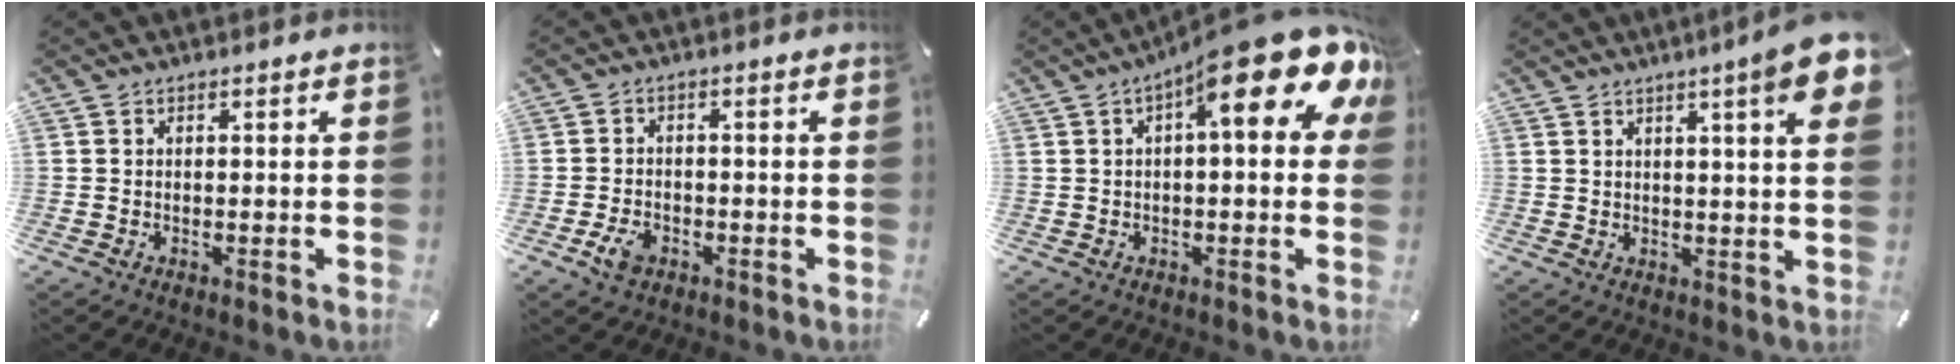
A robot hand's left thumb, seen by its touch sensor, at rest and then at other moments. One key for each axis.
{"total": 4.2, "fx": -2.1, "fy": 2.8, "fz": 2.3, "tx": -0.065, "ty": 0.001, "tz": -0.045}
{"total": 18.2, "fx": 8.6, "fy": 5.4, "fz": 15.1, "tx": -0.204, "ty": -0.065, "tz": 0.130}
{"total": 9.0, "fx": 4.4, "fy": 0.8, "fz": 7.8, "tx": -0.118, "ty": -0.018, "tz": 0.068}